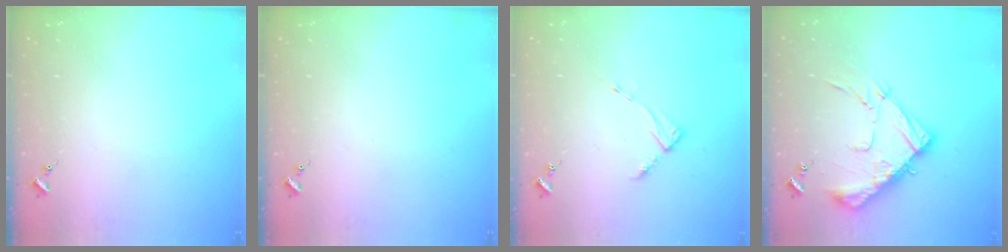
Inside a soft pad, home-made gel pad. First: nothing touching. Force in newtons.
{"total": 0.0}
{"total": 2.8, "press": 2.8, "slide": 0.4}
{"total": 15.9, "press": 15.9, "slide": 1.2}